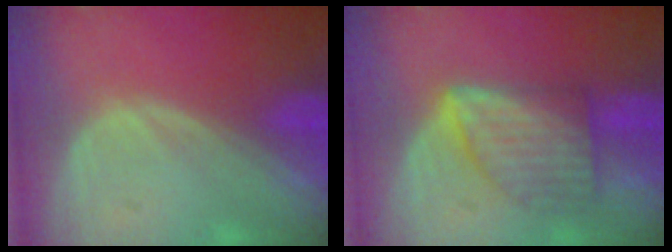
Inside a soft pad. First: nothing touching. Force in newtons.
{"total": 6.6, "press": 6.6, "slide": 0.1}